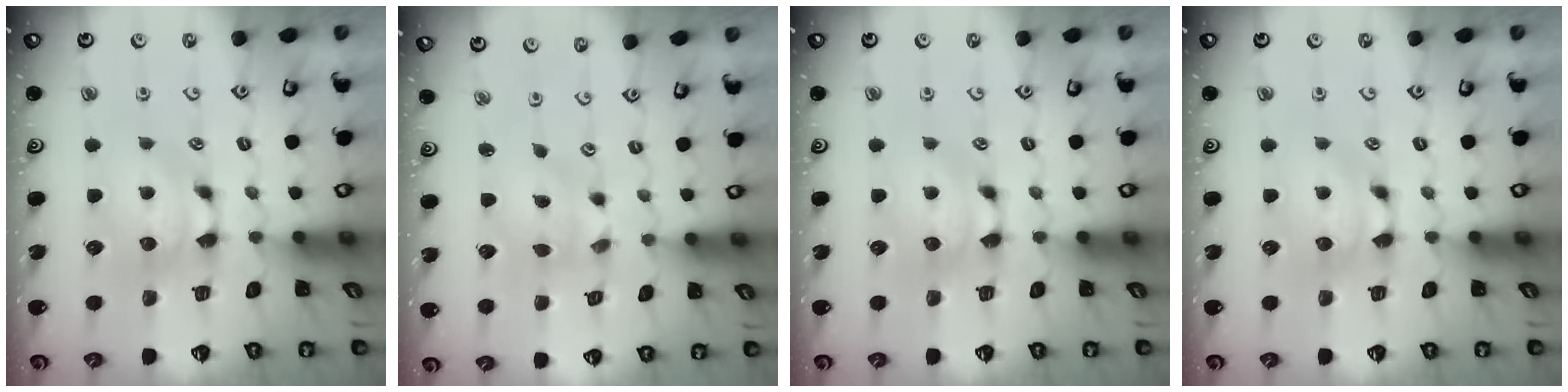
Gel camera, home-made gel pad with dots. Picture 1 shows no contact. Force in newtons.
{"total": 1.3, "press": 0.7, "slide": 1.1}
{"total": 0.0}
{"total": 0.0}